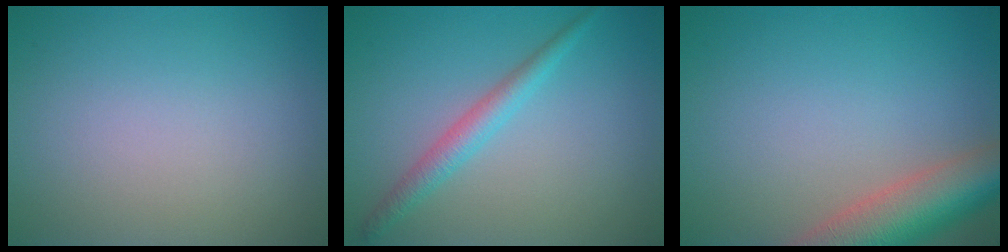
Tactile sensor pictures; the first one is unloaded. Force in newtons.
{"total": 2.4, "press": 2.4, "slide": 0.0}
{"total": 7.4, "press": 7.4, "slide": 0.7}